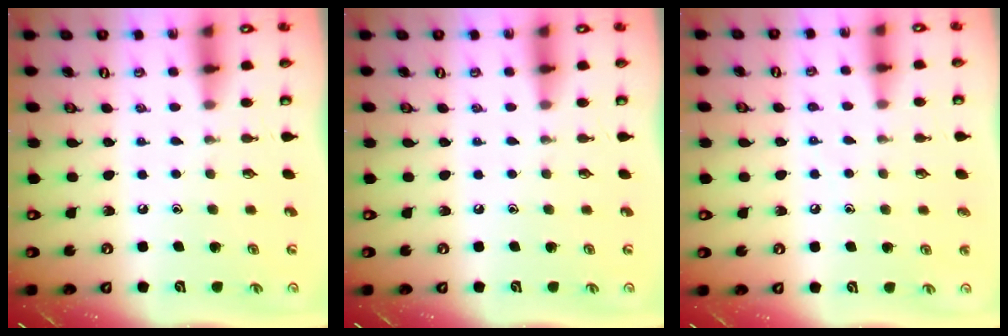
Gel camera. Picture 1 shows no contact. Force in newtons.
{"total": 0.0}
{"total": 4.6, "press": 4.5, "slide": 0.5}